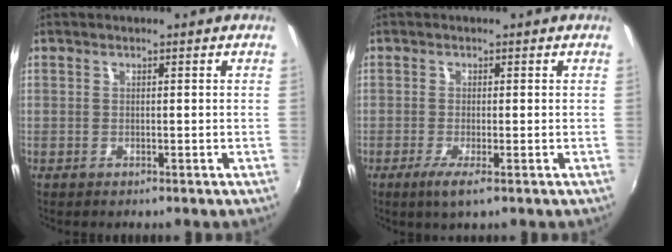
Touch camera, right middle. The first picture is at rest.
{"total": 2.8, "force": [-1.3, -0.2, 2.5], "torque": [-0.056, -0.012, -0.028]}